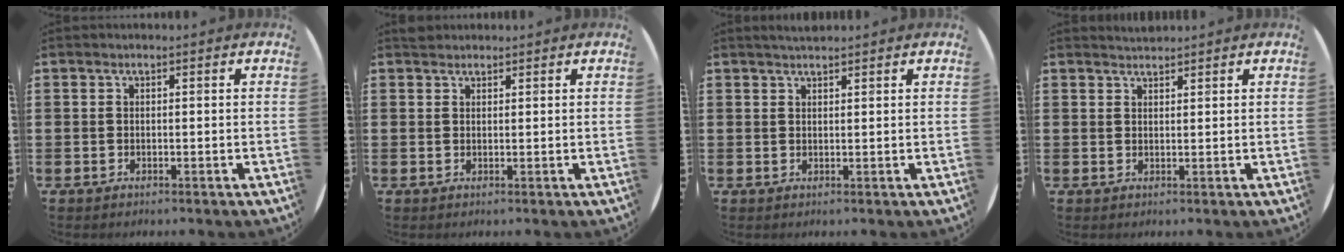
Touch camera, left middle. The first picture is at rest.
{"total": 1.0, "force": [1.0, 0.3, 0.0], "torque": [0.006, -0.001, 0.017]}
{"total": 1.5, "force": [1.4, 0.1, 0.5], "torque": [-0.011, 0.002, 0.026]}
{"total": 1.6, "force": [1.6, 0.1, 0.0], "torque": [-0.002, 0.001, 0.031]}